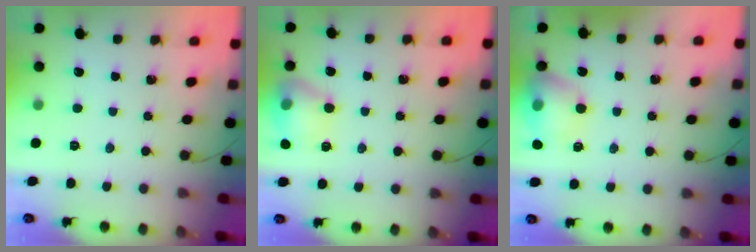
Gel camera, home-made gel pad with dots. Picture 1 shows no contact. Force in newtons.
{"total": 13.3, "press": 13.2, "slide": 1.0}
{"total": 13.1, "press": 13.0, "slide": 1.7}